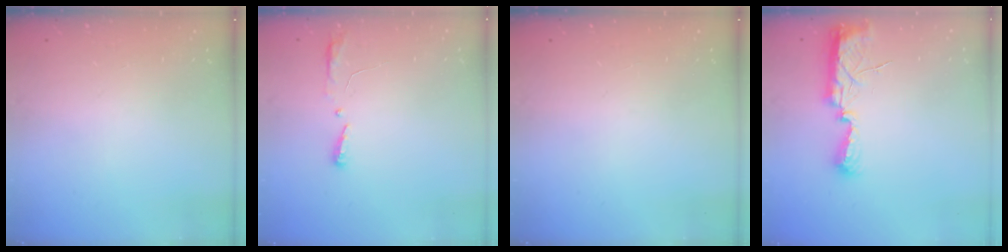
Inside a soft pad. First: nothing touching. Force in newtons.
{"total": 4.1, "press": 3.9, "slide": 1.2}
{"total": 0.0}
{"total": 10.0, "press": 8.9, "slide": 4.5}